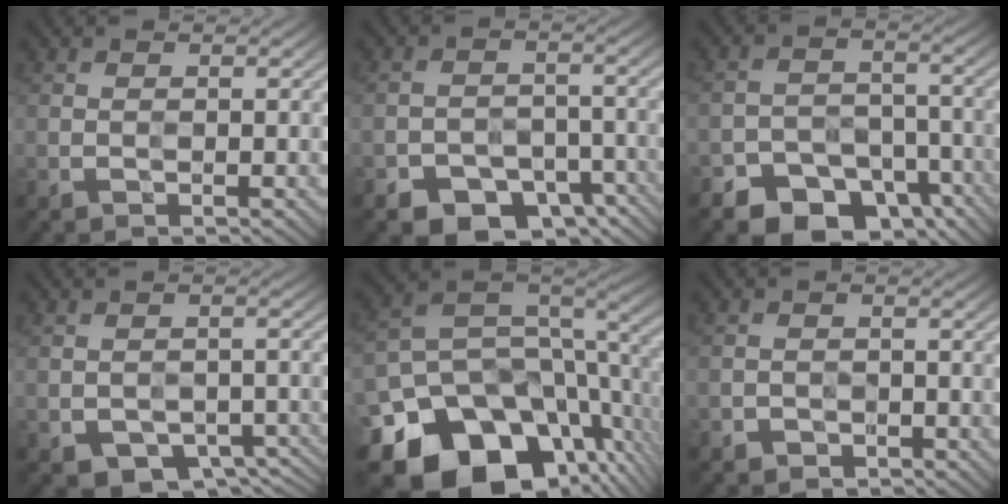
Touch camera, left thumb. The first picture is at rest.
{"total": 9.0, "force": [-7.3, 5.0, 1.8], "torque": [-0.005, -0.004, -0.100]}
{"total": 11.3, "force": [-9.0, 6.4, 2.3], "torque": [-0.034, -0.007, -0.129]}
{"total": 4.7, "force": [-3.4, 3.1, 1.0], "torque": [-0.006, -0.004, -0.038]}
{"total": 17.2, "force": [-8.5, 11.6, 9.4], "torque": [-0.208, -0.037, -0.123]}
{"total": 1.7, "force": [-1.3, 0.8, -0.7], "torque": [0.017, 0.002, -0.025]}